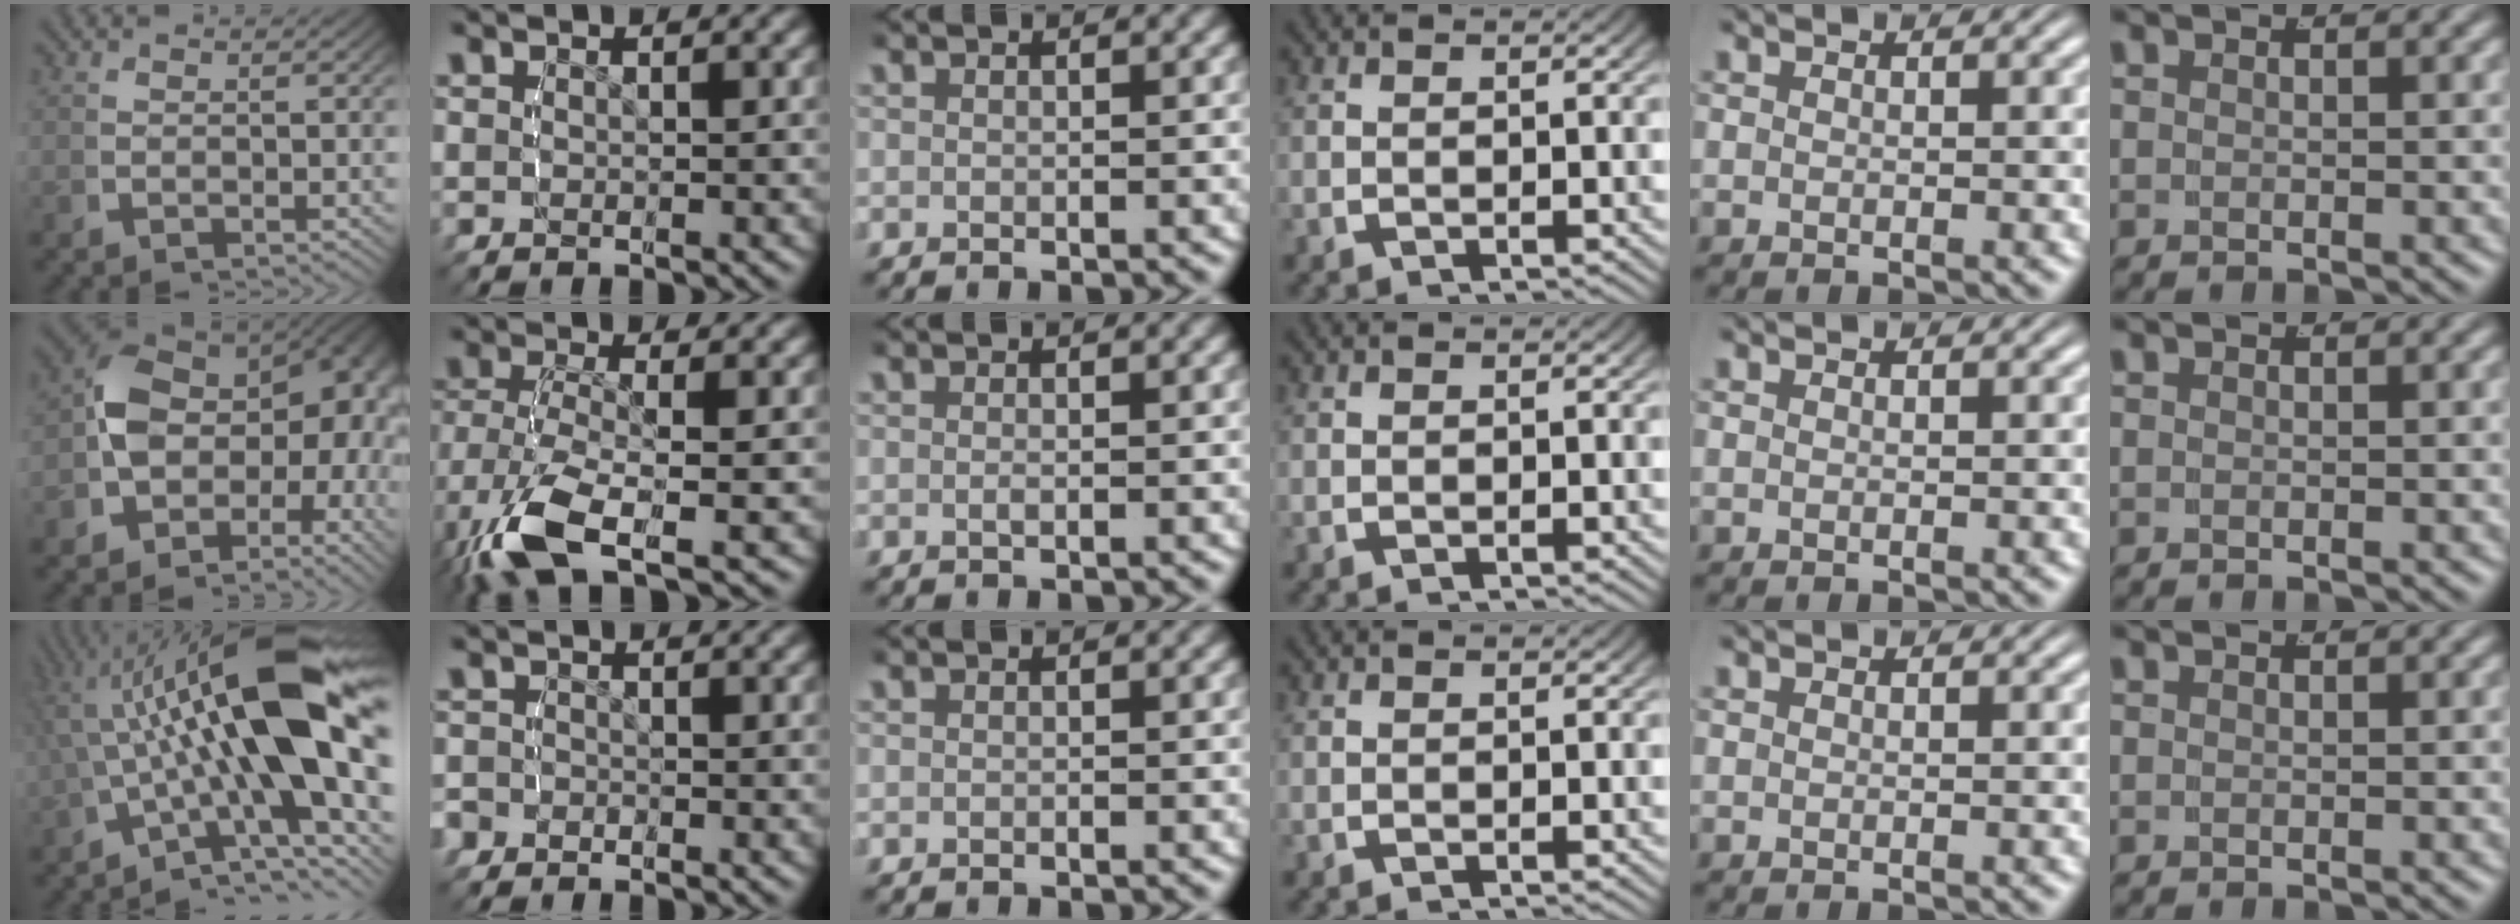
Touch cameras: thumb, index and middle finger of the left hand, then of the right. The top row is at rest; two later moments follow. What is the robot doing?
{"motion": "lift_and_place", "object": "button"}